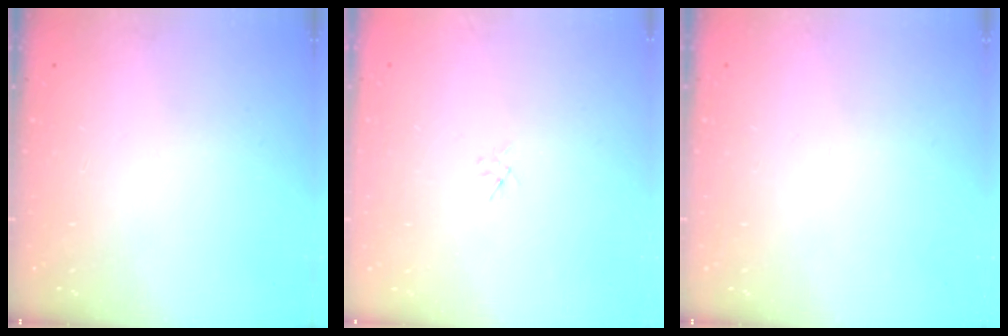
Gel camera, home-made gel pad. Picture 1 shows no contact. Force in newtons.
{"total": 1.0, "press": 0.9, "slide": 0.4}
{"total": 0.0}